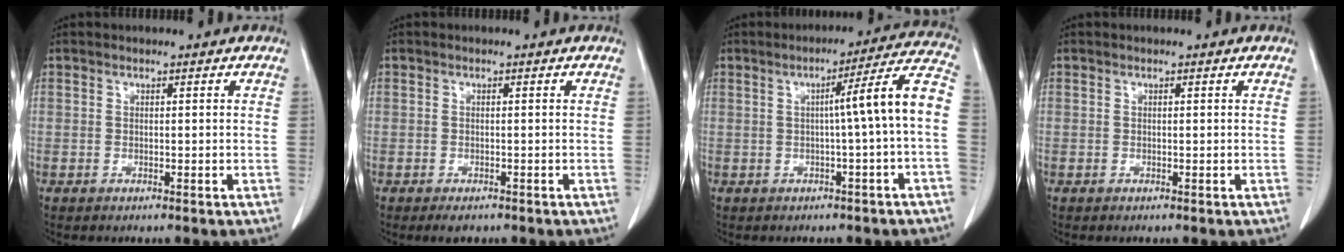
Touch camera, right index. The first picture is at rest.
{"total": 1.7, "force": [-1.2, 1.0, 0.8], "torque": [-0.012, -0.001, -0.011]}
{"total": 9.4, "force": [-0.4, -1.2, 9.3], "torque": [-0.122, 0.022, -0.010]}
{"total": 0.0}